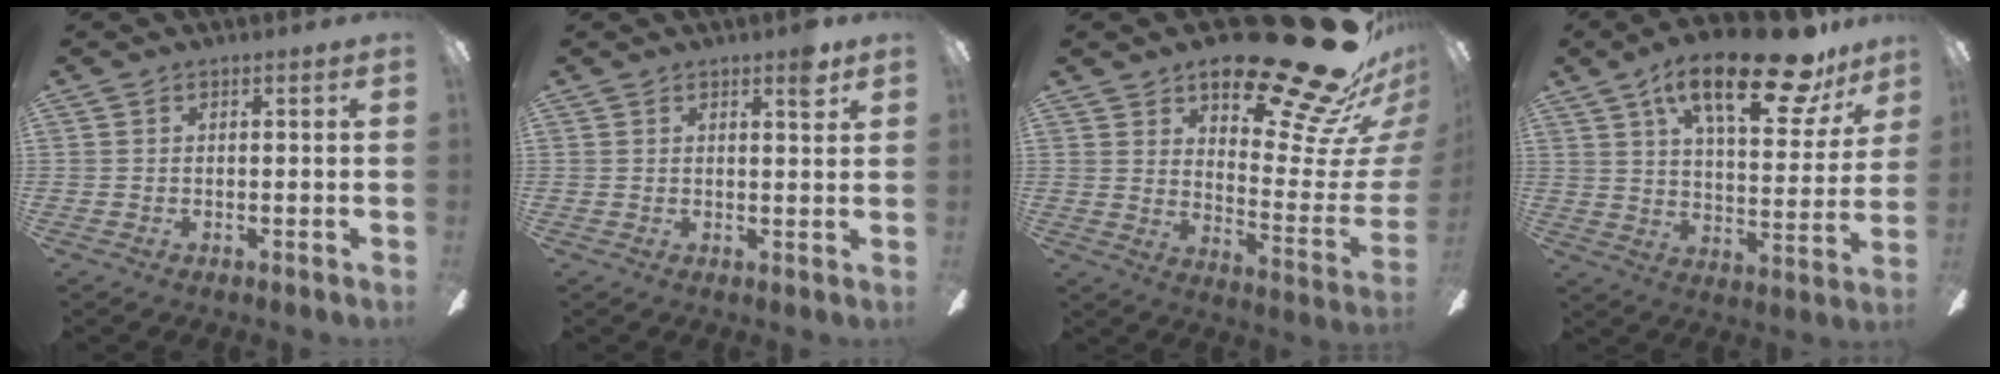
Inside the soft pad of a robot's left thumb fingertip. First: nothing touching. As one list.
[{"total": 3.8, "force": [2.7, 0.8, 2.6], "torque": [-0.025, -0.015, 0.040]}, {"total": 28.6, "force": [19.9, 8.7, 18.7], "torque": [-0.218, -0.149, 0.327]}, {"total": 23.4, "force": [14.2, 8.4, 16.7], "torque": [-0.255, -0.070, 0.227]}]